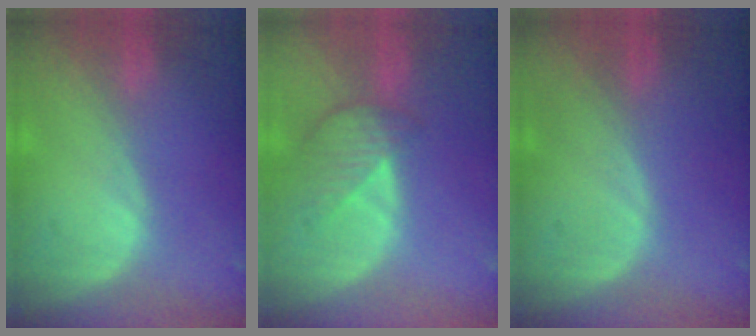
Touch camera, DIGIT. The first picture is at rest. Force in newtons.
{"total": 4.2, "press": 3.8, "slide": 1.8}
{"total": 0.0}